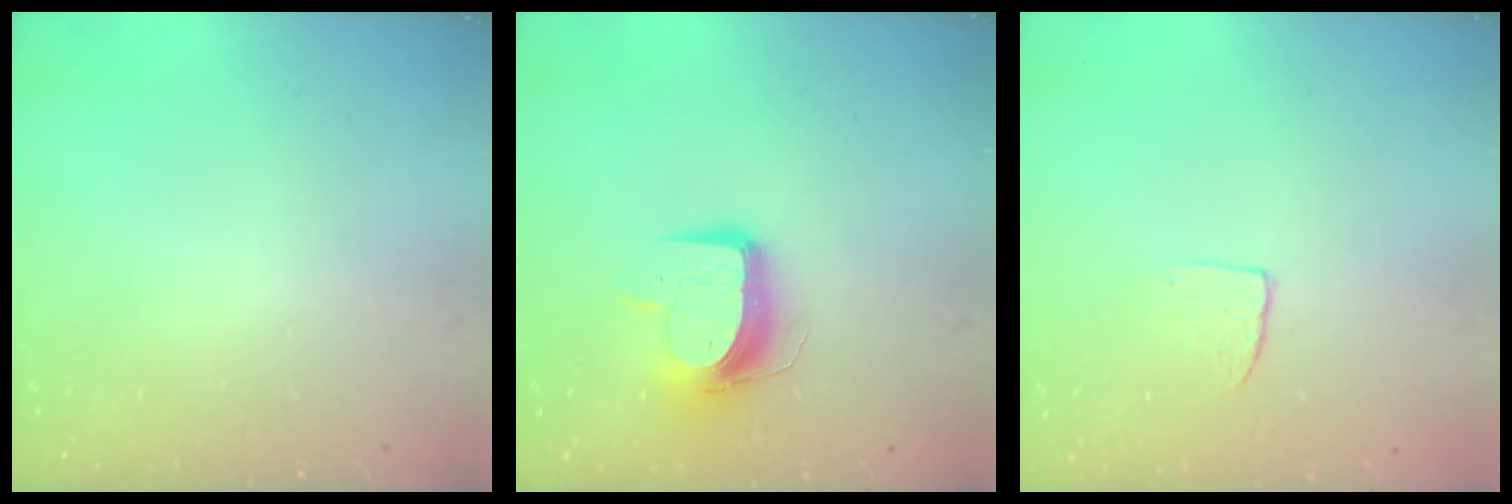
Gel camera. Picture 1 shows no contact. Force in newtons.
{"total": 10.8, "press": 10.8, "slide": 1.0}
{"total": 4.3, "press": 4.3, "slide": 0.3}